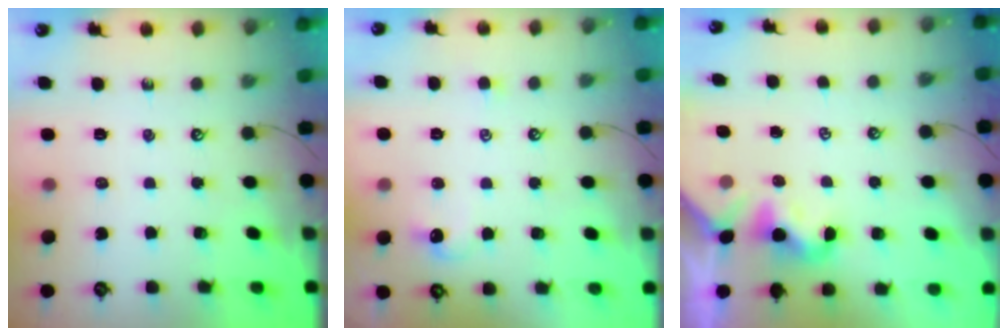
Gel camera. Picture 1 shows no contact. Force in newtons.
{"total": 0.6, "press": 0.1, "slide": 0.6}
{"total": 2.1, "press": 2.1, "slide": 0.5}